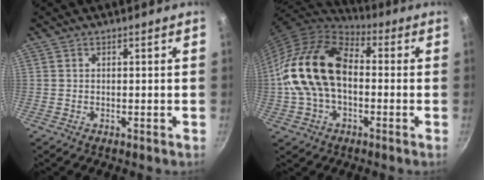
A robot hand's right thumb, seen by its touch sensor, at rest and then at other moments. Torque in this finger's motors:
{"motor_torque": [2.13, 2.88, 2.08, -0.68, 0.30]}